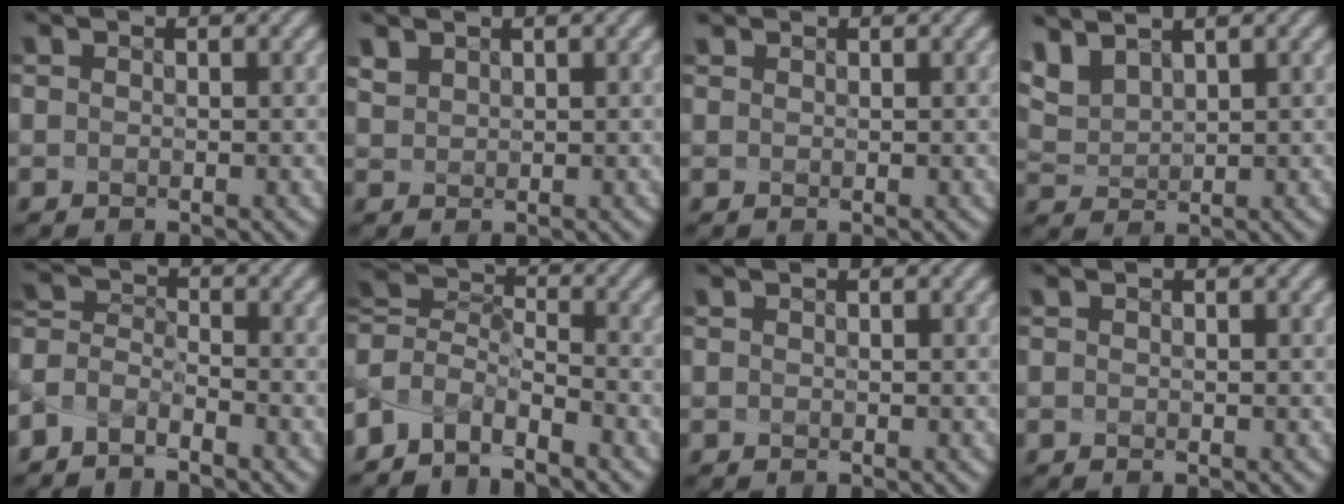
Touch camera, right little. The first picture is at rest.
{"total": 1.6, "force": [1.1, 1.0, 0.5], "torque": [-0.040, 0.005, 0.033]}
{"total": 0.6, "force": [0.1, -0.2, -0.5], "torque": [0.004, -0.001, 0.007]}
{"total": 3.1, "force": [2.2, 1.3, 1.8], "torque": [-0.071, 0.011, 0.058]}
{"total": 3.8, "force": [-3.8, -0.1, -0.4], "torque": [0.000, -0.010, -0.072]}
{"total": 4.7, "force": [-4.6, 0.8, 0.2], "torque": [-0.004, -0.012, -0.090]}
{"total": 0.0}
{"total": 0.0}